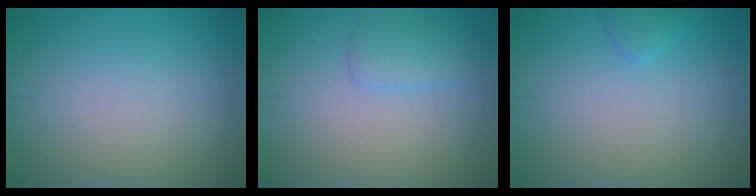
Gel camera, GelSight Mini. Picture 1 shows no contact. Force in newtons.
{"total": 1.9, "press": 1.9, "slide": 0.1}
{"total": 1.0, "press": 1.0, "slide": 0.1}